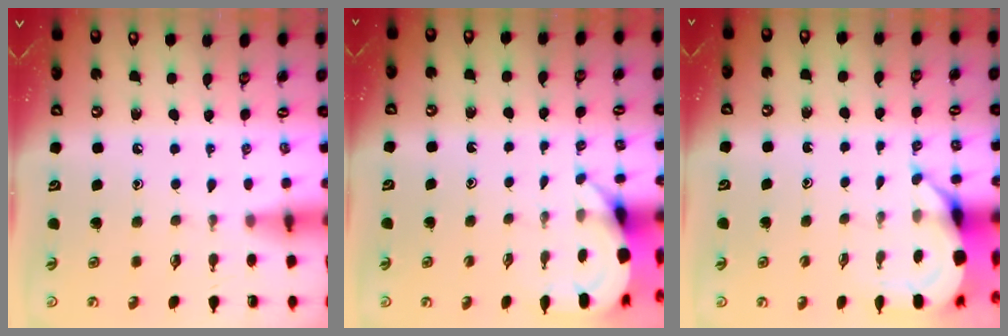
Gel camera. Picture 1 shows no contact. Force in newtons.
{"total": 3.9, "press": 3.9, "slide": 0.3}
{"total": 5.0, "press": 5.0, "slide": 0.6}